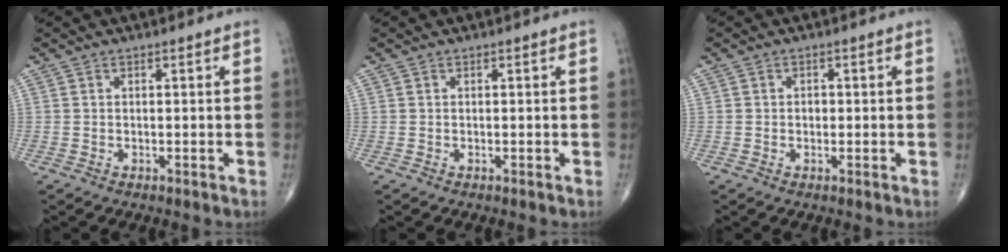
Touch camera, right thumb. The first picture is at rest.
{"total": 0.0}
{"total": 1.1, "force": [-0.1, 0.9, 0.6], "torque": [-0.006, 0.002, -0.003]}